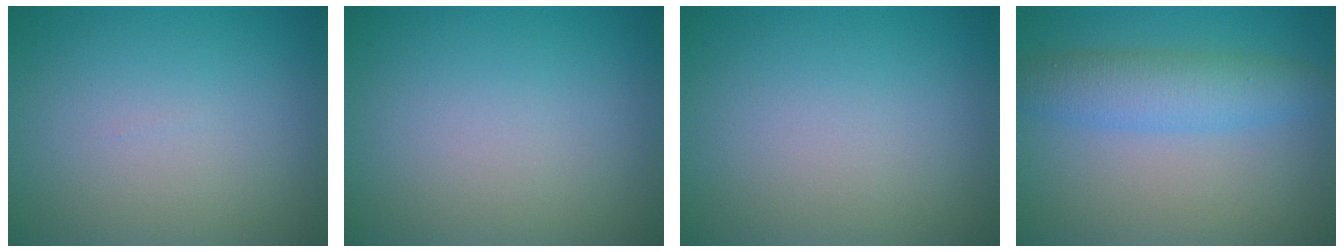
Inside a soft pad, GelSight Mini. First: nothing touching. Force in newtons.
{"total": 0.0}
{"total": 0.0}
{"total": 4.2, "press": 4.2, "slide": 0.2}